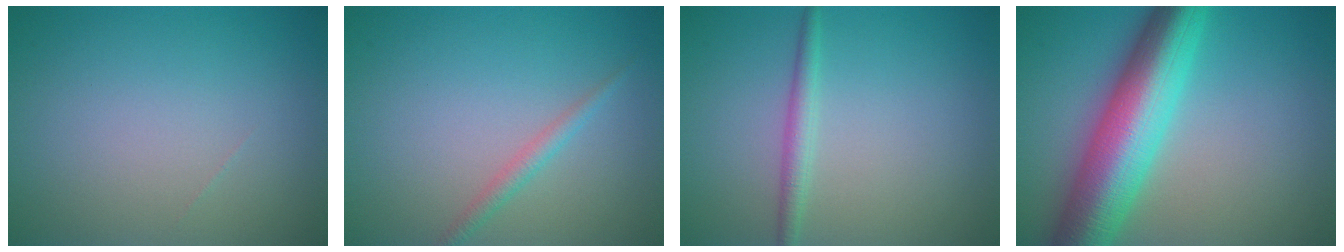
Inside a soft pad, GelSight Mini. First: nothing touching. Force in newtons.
{"total": 1.4, "press": 1.4, "slide": 0.1}
{"total": 1.7, "press": 1.7, "slide": 0.1}
{"total": 10.7, "press": 10.7, "slide": 0.1}